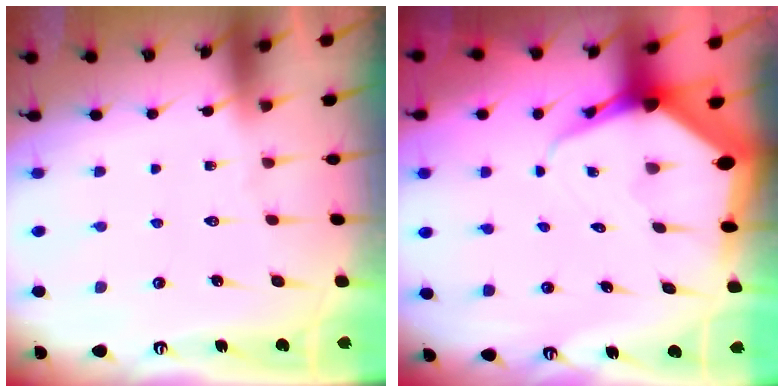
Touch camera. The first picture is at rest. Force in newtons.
{"total": 7.0, "press": 7.0, "slide": 0.8}